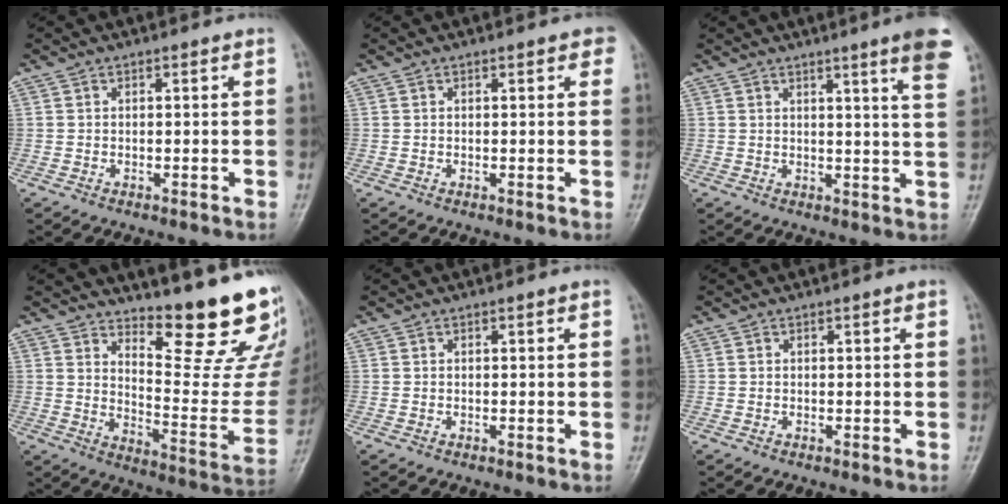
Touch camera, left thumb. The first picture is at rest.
{"total": 2.1, "force": [1.1, 1.0, 1.5], "torque": [-0.006, 0.001, 0.009]}
{"total": 8.5, "force": [5.4, 0.0, 6.6], "torque": [-0.074, -0.025, 0.057]}
{"total": 19.9, "force": [14.9, 4.5, 12.3], "torque": [-0.130, -0.142, 0.211]}
{"total": 0.0}
{"total": 0.0}